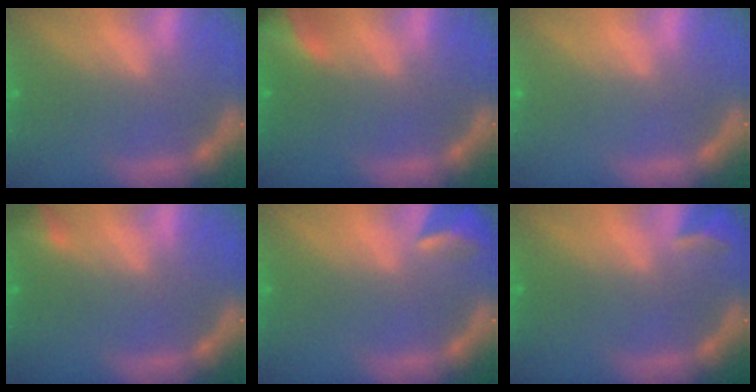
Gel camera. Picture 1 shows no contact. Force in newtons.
{"total": 5.4}
{"total": 0.0}
{"total": 1.9}
{"total": 2.9}
{"total": 1.9}